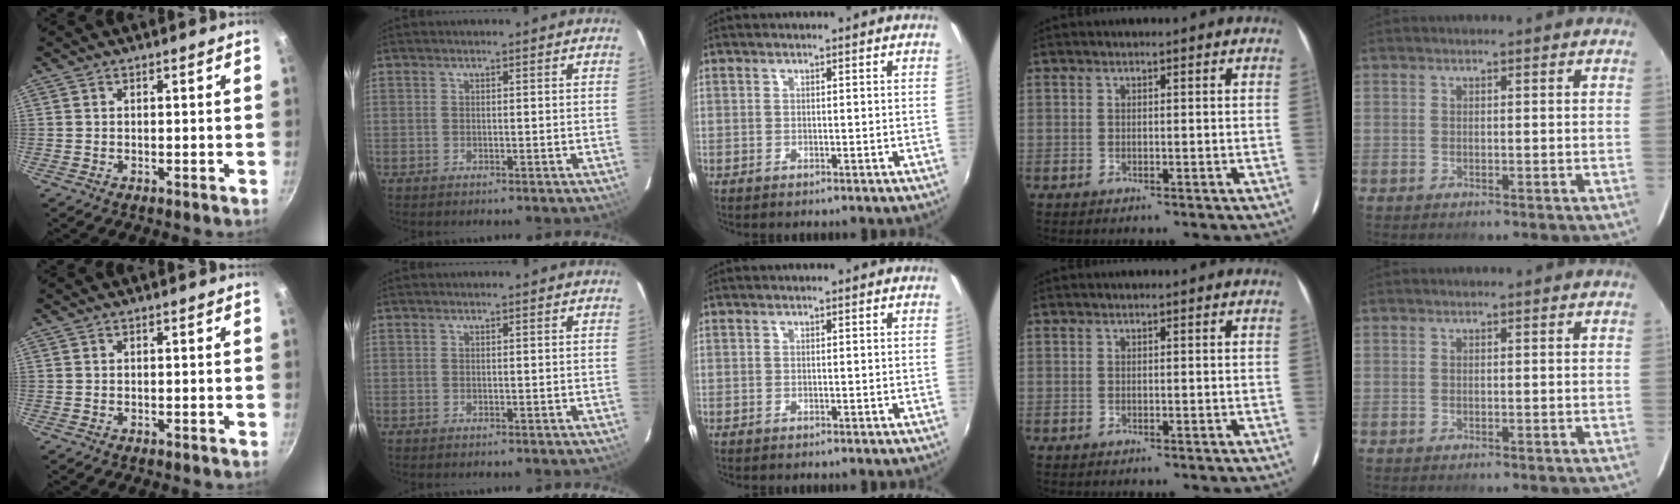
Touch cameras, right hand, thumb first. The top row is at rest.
{}